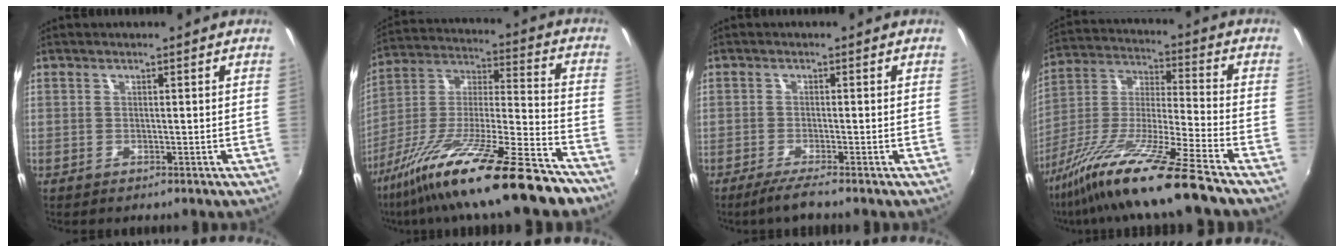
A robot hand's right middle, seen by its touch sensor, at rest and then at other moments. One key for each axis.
{"total": 24.3, "fx": -17.4, "fy": 3.0, "fz": 16.7, "tx": -0.288, "ty": -0.034, "tz": -0.288}
{"total": 3.5, "fx": -2.7, "fy": -0.5, "fz": 2.2, "tx": -0.056, "ty": -0.013, "tz": -0.052}
{"total": 18.6, "fx": -13.7, "fy": -0.7, "fz": 12.6, "tx": -0.247, "ty": -0.030, "tz": -0.252}